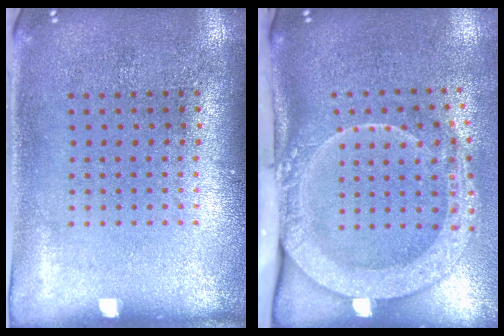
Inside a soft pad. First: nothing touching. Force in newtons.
{"total": 2.9, "press": 2.1, "slide": 2.0}